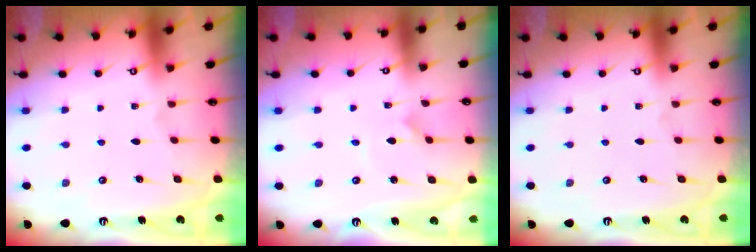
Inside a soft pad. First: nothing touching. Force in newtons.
{"total": 0.6, "press": 0.6, "slide": 0.1}
{"total": 0.0}